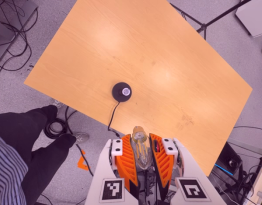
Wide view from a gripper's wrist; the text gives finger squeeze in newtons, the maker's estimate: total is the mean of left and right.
{"total": 21.9, "left": 25.0, "right": 18.7}